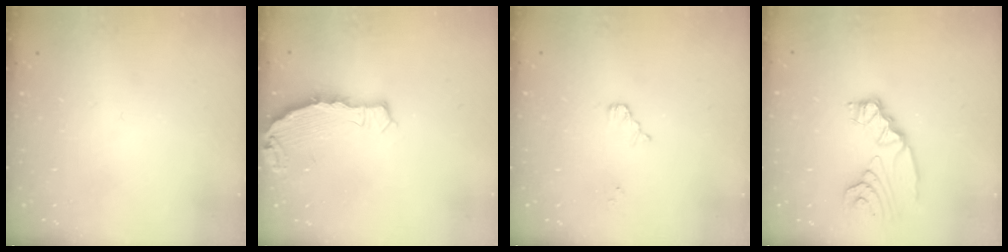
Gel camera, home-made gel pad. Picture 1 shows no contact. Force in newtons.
{"total": 4.4, "press": 4.4, "slide": 0.3}
{"total": 2.9, "press": 2.8, "slide": 0.4}
{"total": 9.3, "press": 9.3, "slide": 0.8}